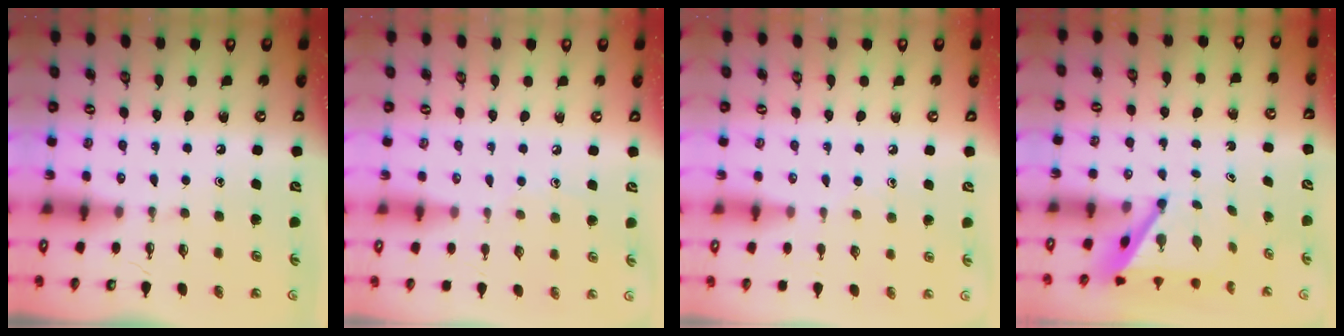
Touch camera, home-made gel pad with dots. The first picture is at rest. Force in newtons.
{"total": 5.2, "press": 5.2, "slide": 0.6}
{"total": 5.7, "press": 5.6, "slide": 0.7}
{"total": 3.9, "press": 3.9, "slide": 0.4}